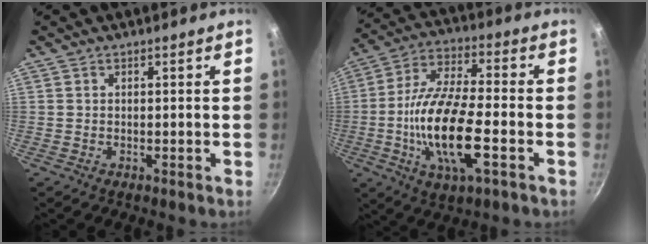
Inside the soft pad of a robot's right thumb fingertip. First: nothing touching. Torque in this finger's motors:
{"motor_torque": [0.34, 1.02, 1.91, -0.86, 0.61]}